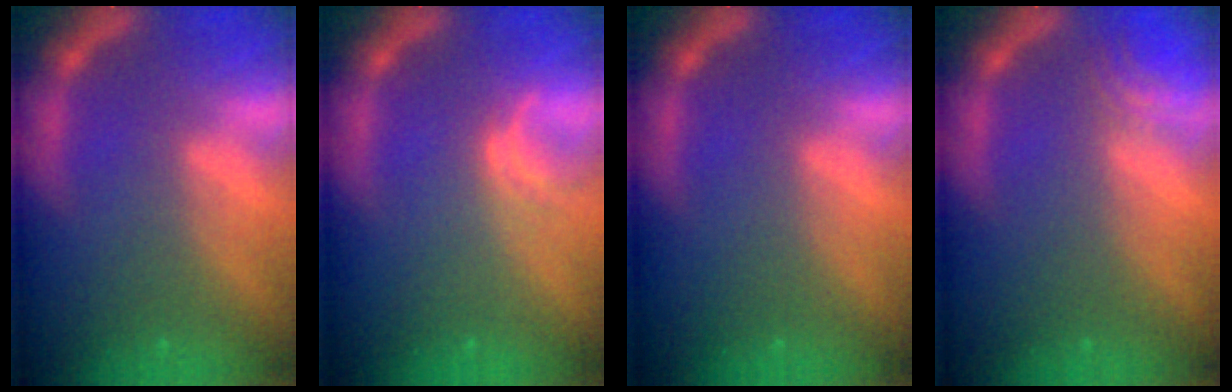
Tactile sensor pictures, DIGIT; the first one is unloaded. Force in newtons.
{"total": 1.5}
{"total": 0.0}
{"total": 2.0}